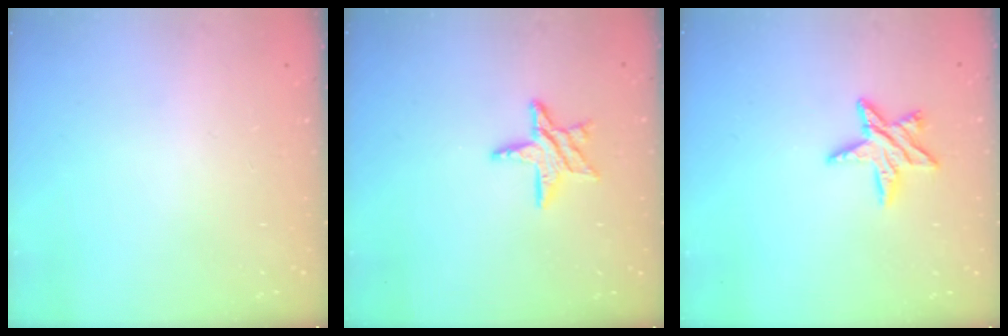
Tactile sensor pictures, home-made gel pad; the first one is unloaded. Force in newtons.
{"total": 9.8, "press": 9.7, "slide": 1.0}
{"total": 8.1, "press": 8.1, "slide": 0.8}